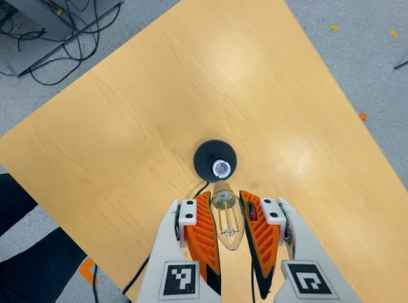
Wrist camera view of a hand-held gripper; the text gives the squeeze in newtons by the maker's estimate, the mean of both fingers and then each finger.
{"total": 21.5, "left": 23.3, "right": 19.7}